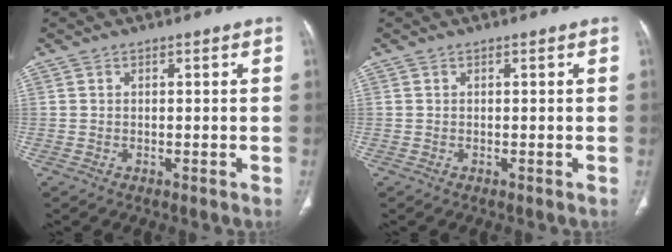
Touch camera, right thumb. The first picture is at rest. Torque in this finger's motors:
{"motor_torque": [-0.07, -0.22, 0.38, -0.20, -0.04]}